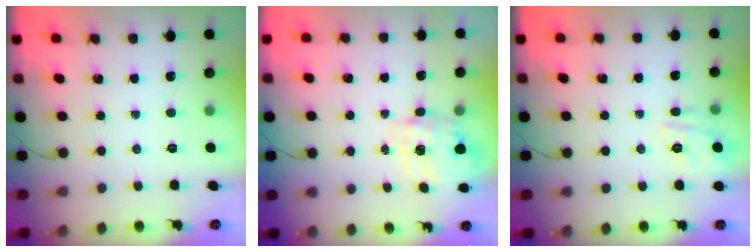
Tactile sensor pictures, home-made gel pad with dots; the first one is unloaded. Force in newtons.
{"total": 3.6, "press": 3.5, "slide": 0.7}
{"total": 3.6, "press": 3.5, "slide": 1.0}